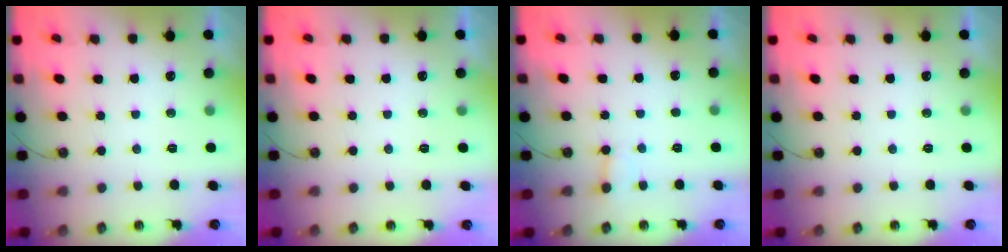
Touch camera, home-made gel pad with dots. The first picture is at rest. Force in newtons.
{"total": 0.0}
{"total": 3.6, "press": 3.6, "slide": 0.8}
{"total": 0.0}